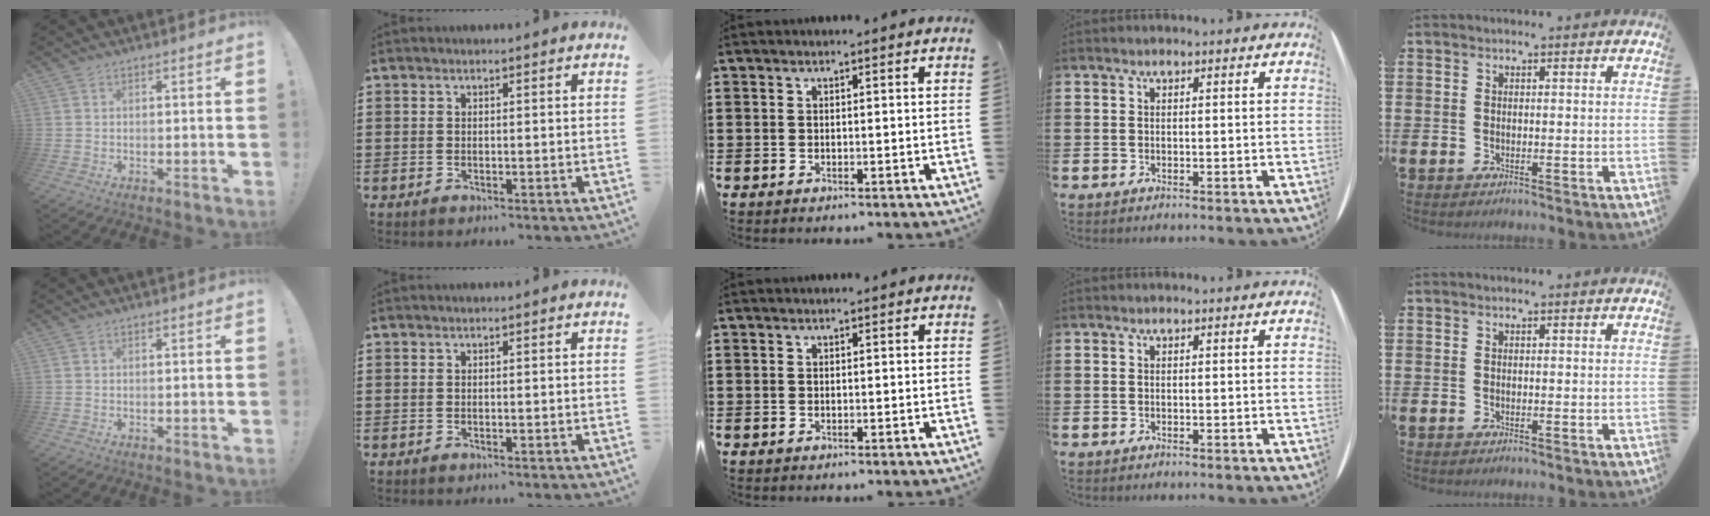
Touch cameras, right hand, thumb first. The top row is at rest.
{}